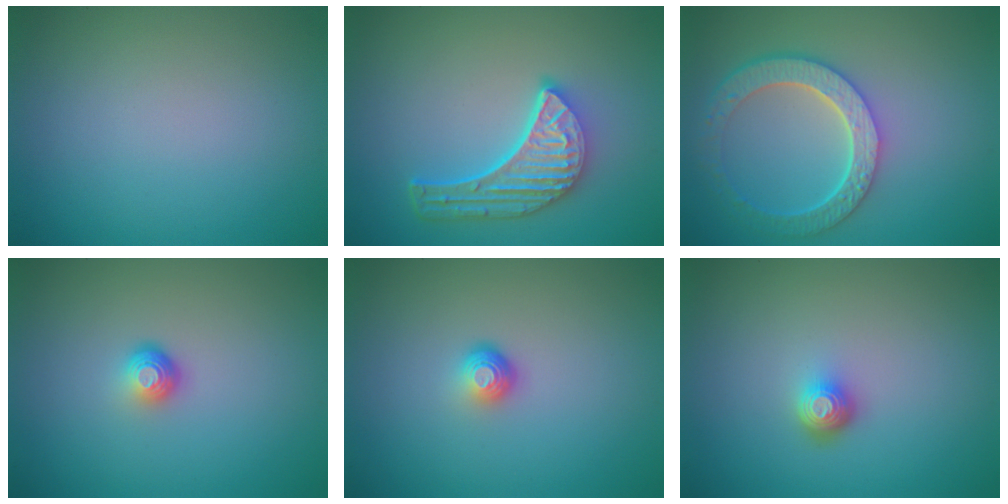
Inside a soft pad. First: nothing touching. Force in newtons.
{"total": 5.7, "press": 4.2, "slide": 3.8}
{"total": 5.8, "press": 4.4, "slide": 3.7}
{"total": 1.8, "press": 1.2, "slide": 1.4}
{"total": 1.8, "press": 1.2, "slide": 1.4}
{"total": 1.9, "press": 1.4, "slide": 1.3}